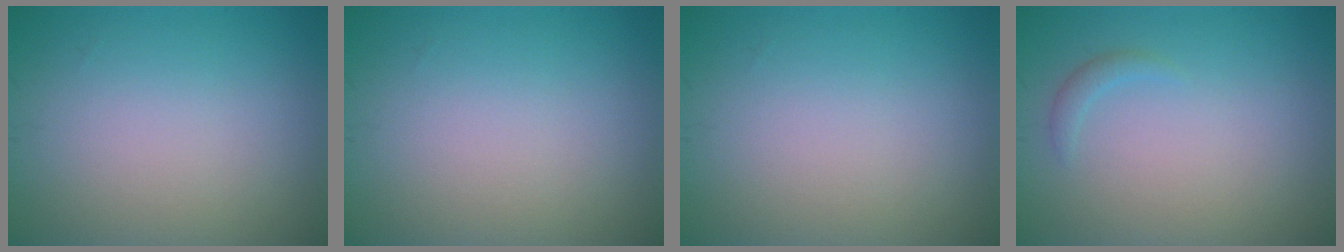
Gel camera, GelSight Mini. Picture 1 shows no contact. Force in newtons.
{"total": 0.0}
{"total": 0.0}
{"total": 0.9, "press": 0.9, "slide": 0.0}